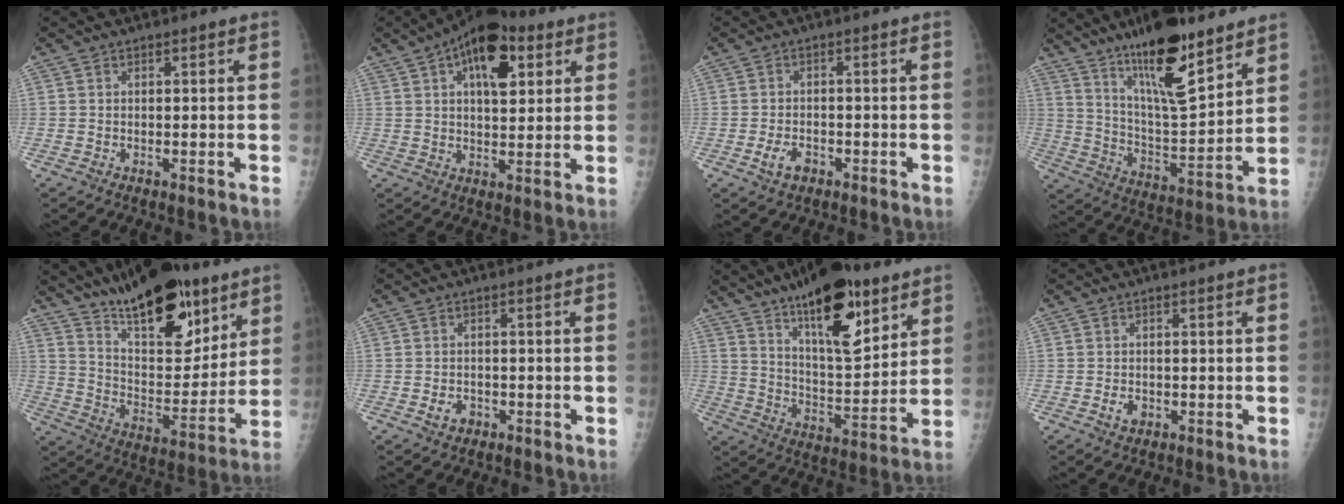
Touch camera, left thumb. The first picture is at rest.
{"total": 13.2, "force": [5.6, 6.6, 9.9], "torque": [-0.119, -0.002, 0.083]}
{"total": 3.8, "force": [-1.8, 2.5, 2.3], "torque": [-0.037, 0.010, -0.030]}
{"total": 18.7, "force": [12.5, 5.0, 12.9], "torque": [-0.190, -0.078, 0.219]}
{"total": 22.8, "force": [15.2, 9.2, 14.4], "torque": [-0.180, -0.075, 0.251]}
{"total": 2.8, "force": [-1.1, 2.2, 1.3], "torque": [-0.014, 0.006, -0.014]}
{"total": 19.7, "force": [11.7, 7.3, 14.1], "torque": [-0.185, -0.066, 0.194]}
{"total": 2.3, "force": [-0.7, 1.7, 1.4], "torque": [-0.016, 0.002, -0.008]}